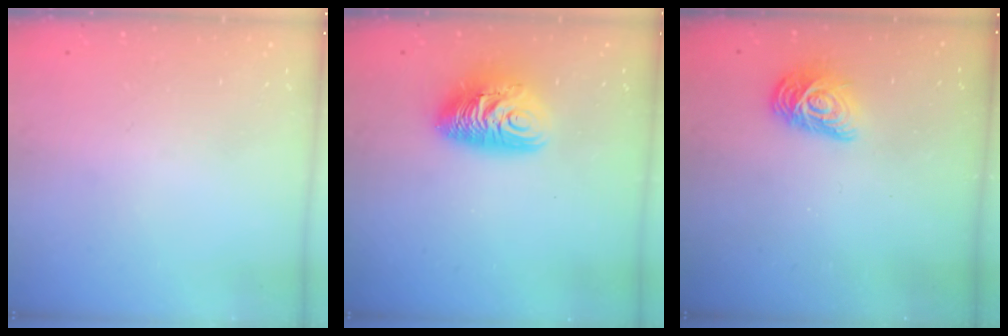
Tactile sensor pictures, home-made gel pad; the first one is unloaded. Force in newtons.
{"total": 11.5, "press": 11.4, "slide": 1.0}
{"total": 10.6, "press": 10.6, "slide": 0.5}